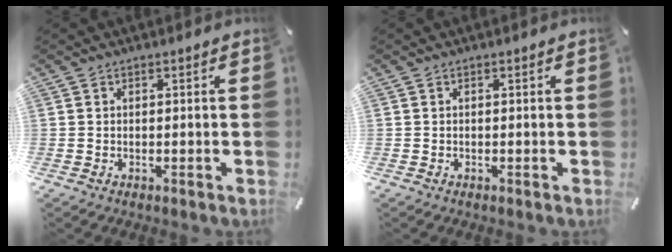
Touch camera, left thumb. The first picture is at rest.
{"total": 0.0}